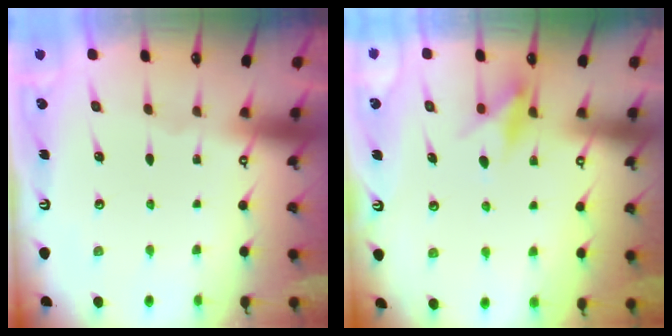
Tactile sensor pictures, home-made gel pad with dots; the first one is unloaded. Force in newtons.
{"total": 7.3, "press": 7.2, "slide": 0.6}